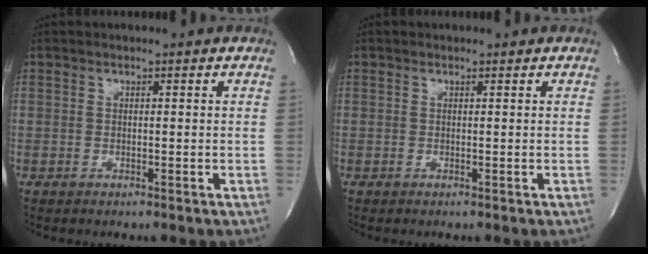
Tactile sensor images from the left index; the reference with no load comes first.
{"total": 0.0}